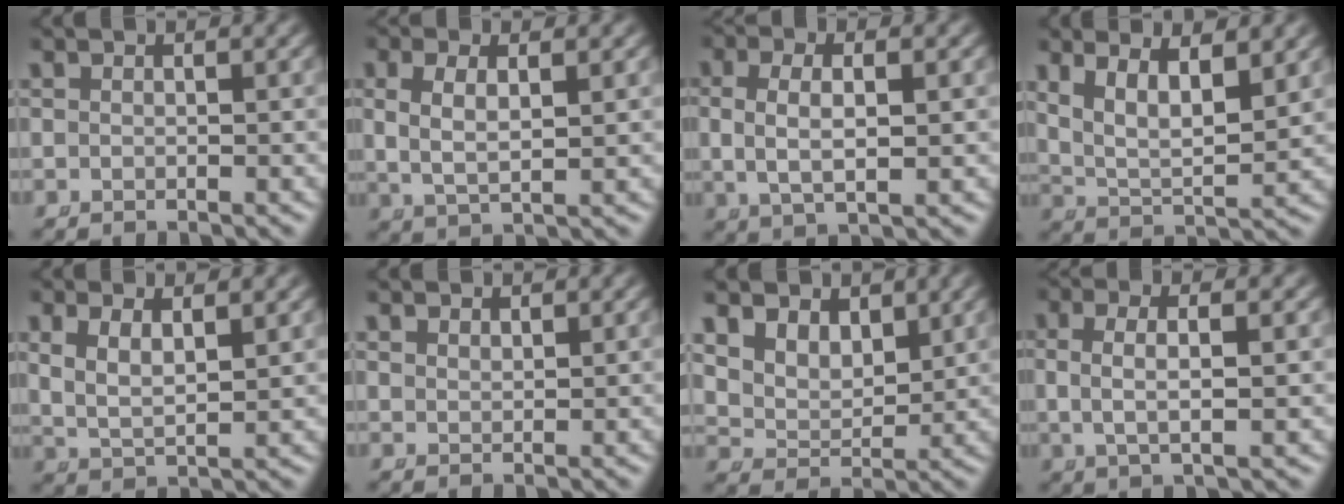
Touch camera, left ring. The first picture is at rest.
{"total": 4.5, "force": [0.8, 2.7, 3.4], "torque": [-0.076, -0.005, 0.021]}
{"total": 4.8, "force": [0.6, 2.4, 4.1], "torque": [-0.082, -0.003, 0.019]}
{"total": 6.5, "force": [2.2, 4.1, 4.6], "torque": [-0.095, -0.015, 0.041]}
{"total": 3.9, "force": [1.3, 2.4, 2.8], "torque": [-0.068, -0.010, 0.028]}
{"total": 1.3, "force": [1.2, 0.2, 0.2], "torque": [-0.003, -0.007, 0.032]}
{"total": 6.9, "force": [3.2, 5.1, 3.3], "torque": [-0.079, -0.008, 0.053]}
{"total": 4.3, "force": [0.9, 1.5, 3.9], "torque": [-0.074, 0.002, 0.020]}